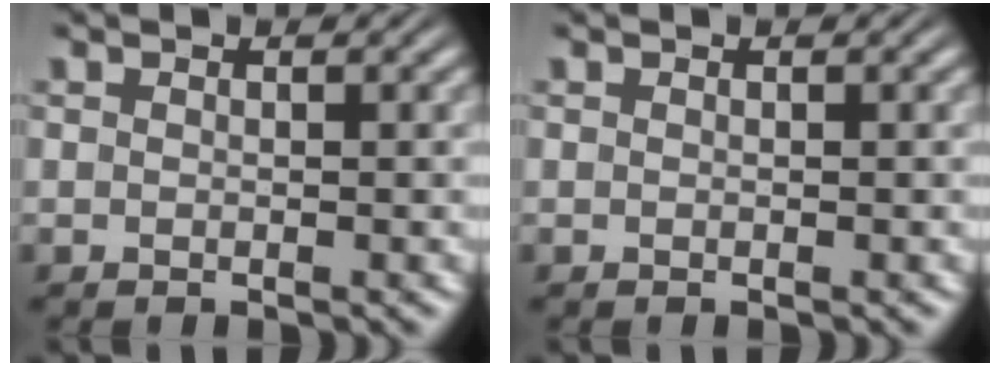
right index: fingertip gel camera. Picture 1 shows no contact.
{"total": 0.0}